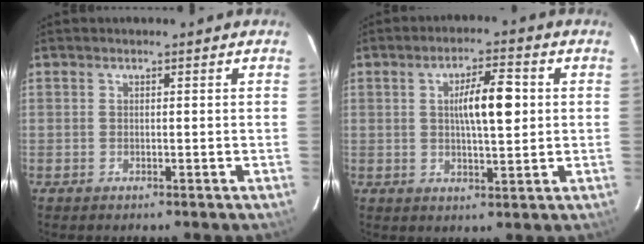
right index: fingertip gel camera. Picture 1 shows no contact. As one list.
[{"total": 7.6, "force": [1.2, 1.7, 7.3], "torque": [-0.124, 0.012, 0.021]}]